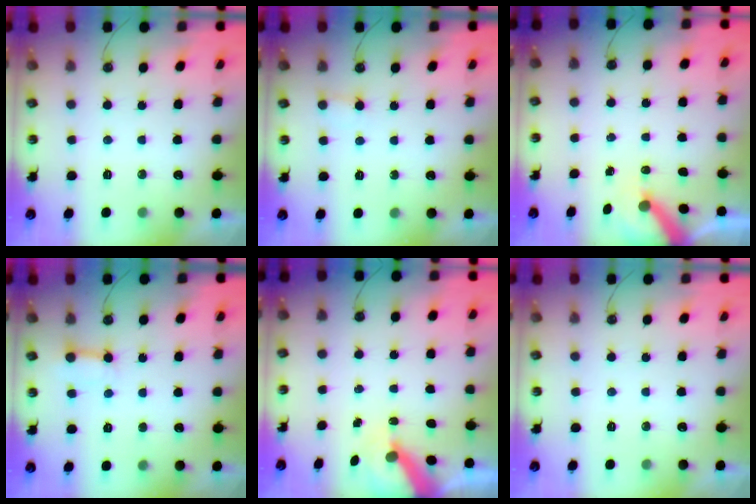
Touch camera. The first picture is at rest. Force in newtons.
{"total": 3.9, "press": 3.9, "slide": 0.3}
{"total": 5.3, "press": 5.3, "slide": 0.8}
{"total": 5.4, "press": 5.4, "slide": 0.7}
{"total": 7.0, "press": 7.0, "slide": 0.8}
{"total": 0.0}